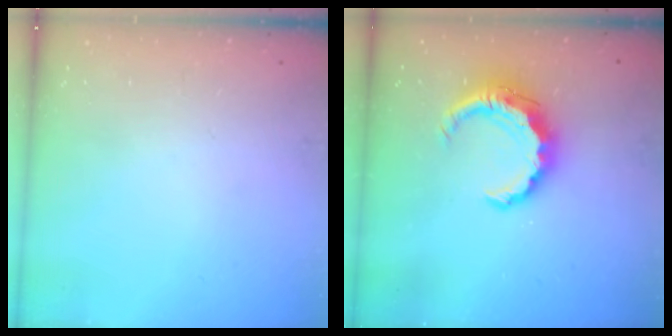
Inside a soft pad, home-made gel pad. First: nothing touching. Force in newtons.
{"total": 10.0, "press": 9.9, "slide": 1.3}